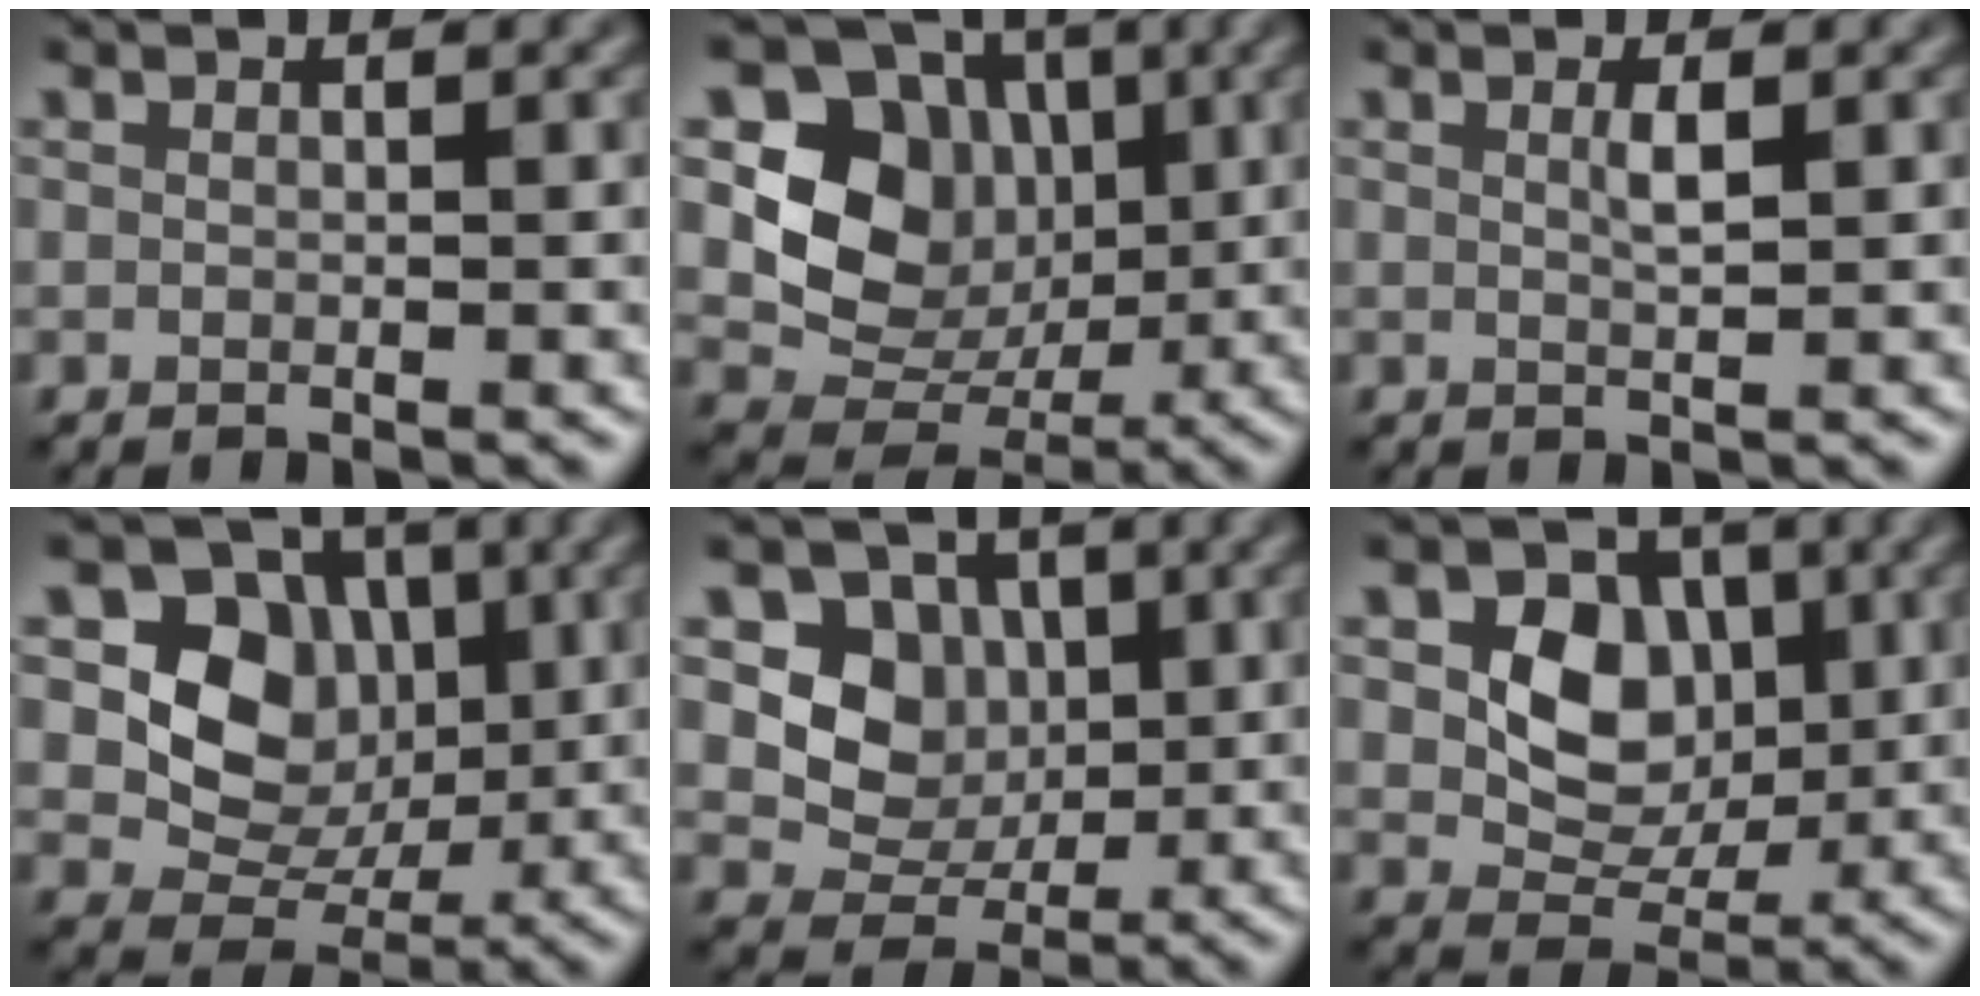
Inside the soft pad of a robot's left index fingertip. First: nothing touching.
{"total": 7.6, "force": [1.3, 6.4, 3.7], "torque": [-0.051, -0.008, 0.017]}
{"total": 1.3, "force": [0.4, 0.2, 1.2], "torque": [-0.024, 0.002, 0.006]}
{"total": 6.7, "force": [1.1, 5.6, 3.5], "torque": [-0.047, -0.005, 0.010]}
{"total": 5.1, "force": [0.8, 4.4, 2.3], "torque": [-0.032, -0.003, 0.006]}
{"total": 5.9, "force": [0.9, 4.6, 3.6], "torque": [-0.055, -0.001, 0.010]}